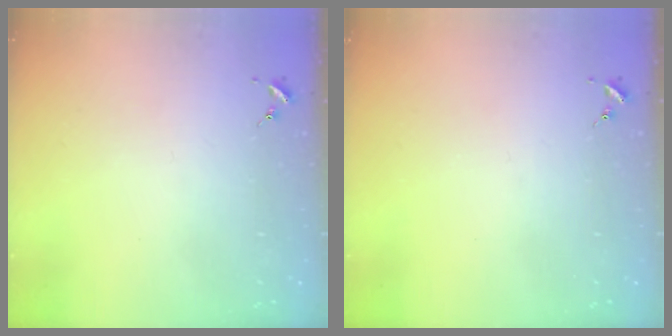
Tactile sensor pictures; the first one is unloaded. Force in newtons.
{"total": 0.0}